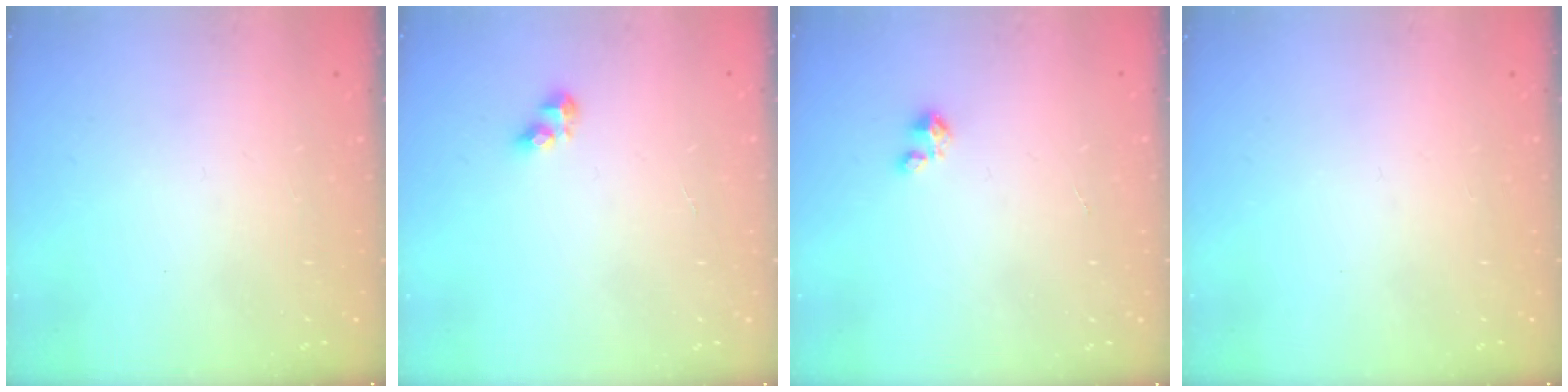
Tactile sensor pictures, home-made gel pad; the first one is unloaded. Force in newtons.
{"total": 4.8, "press": 4.7, "slide": 0.4}
{"total": 2.1, "press": 2.1, "slide": 0.2}
{"total": 0.0}